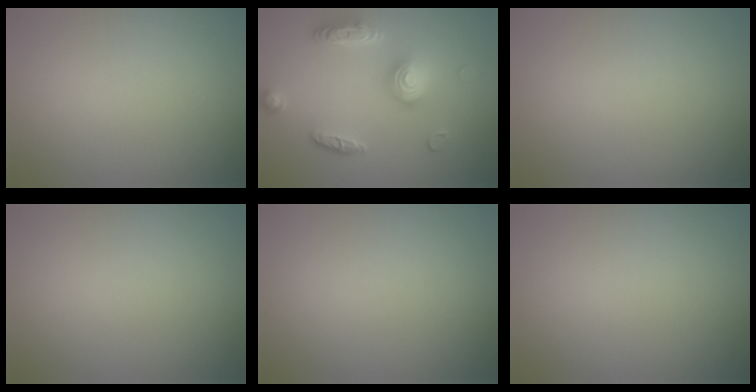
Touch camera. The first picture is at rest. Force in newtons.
{"total": 5.0, "press": 3.7, "slide": 3.4}
{"total": 0.0}
{"total": 0.0}
{"total": 0.0}
{"total": 0.0}